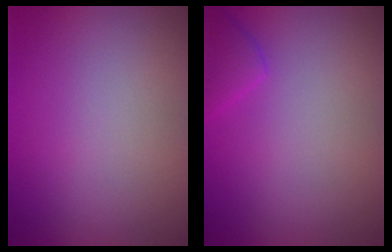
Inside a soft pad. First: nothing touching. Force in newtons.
{"total": 1.6, "press": 1.6, "slide": 0.2}